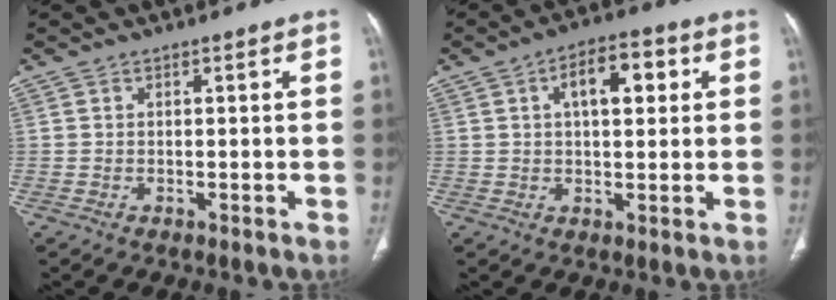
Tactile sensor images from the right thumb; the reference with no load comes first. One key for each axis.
{"total": 8.8, "fx": 2.6, "fy": 4.3, "fz": 7.2, "tx": -0.091, "ty": 0.012, "tz": 0.034}